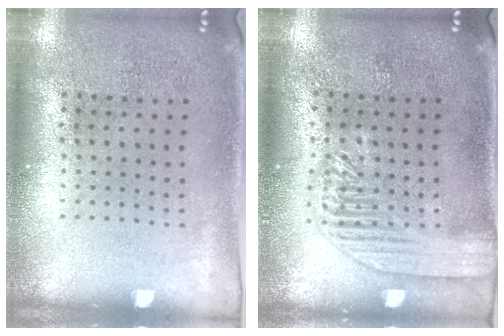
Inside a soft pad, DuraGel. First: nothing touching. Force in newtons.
{"total": 1.8, "press": 1.8, "slide": 0.3}